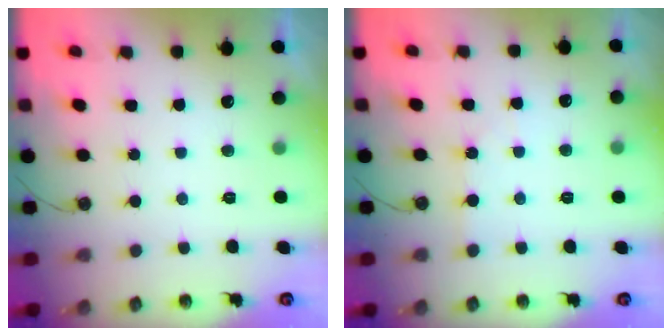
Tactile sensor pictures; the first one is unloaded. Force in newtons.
{"total": 1.6, "press": 1.6, "slide": 0.2}